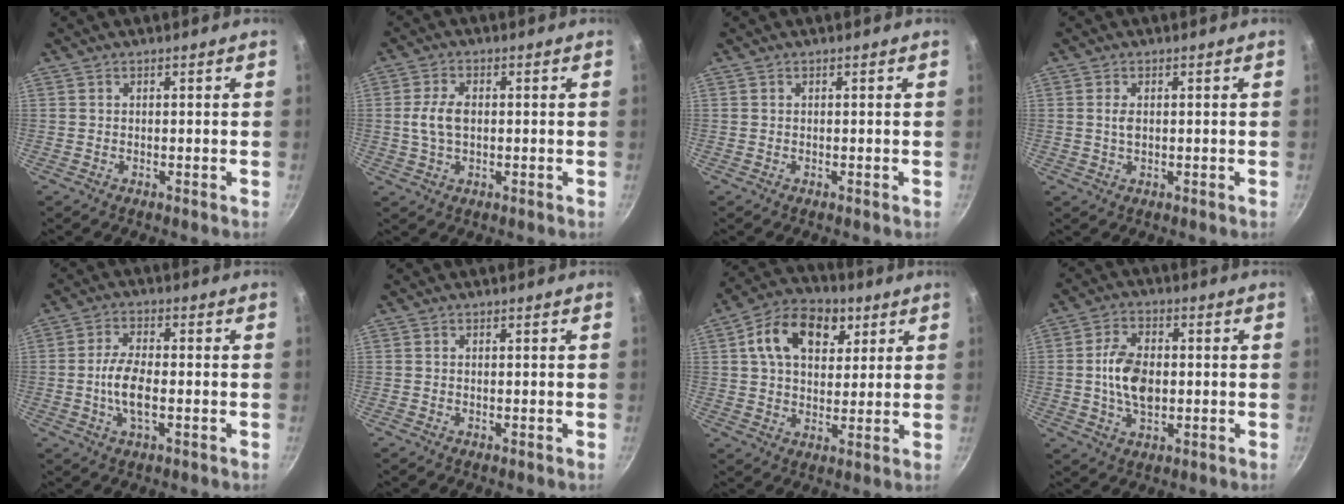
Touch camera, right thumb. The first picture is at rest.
{"total": 5.4, "force": [0.1, 3.2, 4.3], "torque": [-0.093, 0.007, 0.003]}
{"total": 0.0}
{"total": 2.1, "force": [0.2, 1.2, 1.7], "torque": [-0.036, -0.002, 0.004]}
{"total": 7.2, "force": [-1.2, 3.1, 6.4], "torque": [-0.128, 0.008, -0.024]}
{"total": 0.0}
{"total": 14.8, "force": [5.2, 9.8, 9.7], "torque": [-0.137, 0.003, 0.083]}
{"total": 9.6, "force": [-0.2, 5.8, 7.7], "torque": [-0.131, 0.005, -0.004]}